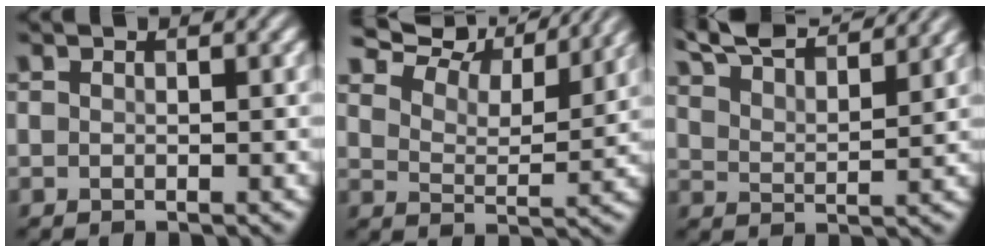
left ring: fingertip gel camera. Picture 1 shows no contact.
{"total": 9.2, "force": [8.0, 2.6, 3.7], "torque": [-0.075, -0.005, 0.118]}
{"total": 10.0, "force": [8.5, 2.5, 4.7], "torque": [-0.077, 0.022, 0.102]}